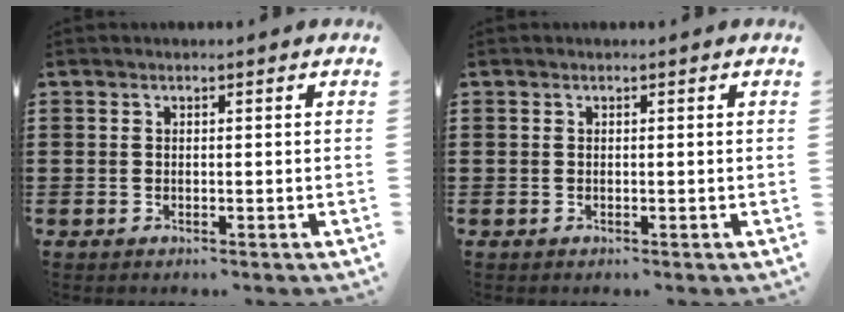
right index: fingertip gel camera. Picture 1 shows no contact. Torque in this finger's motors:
{"motor_torque": [0.00, 0.00, 0.00, 0.00]}